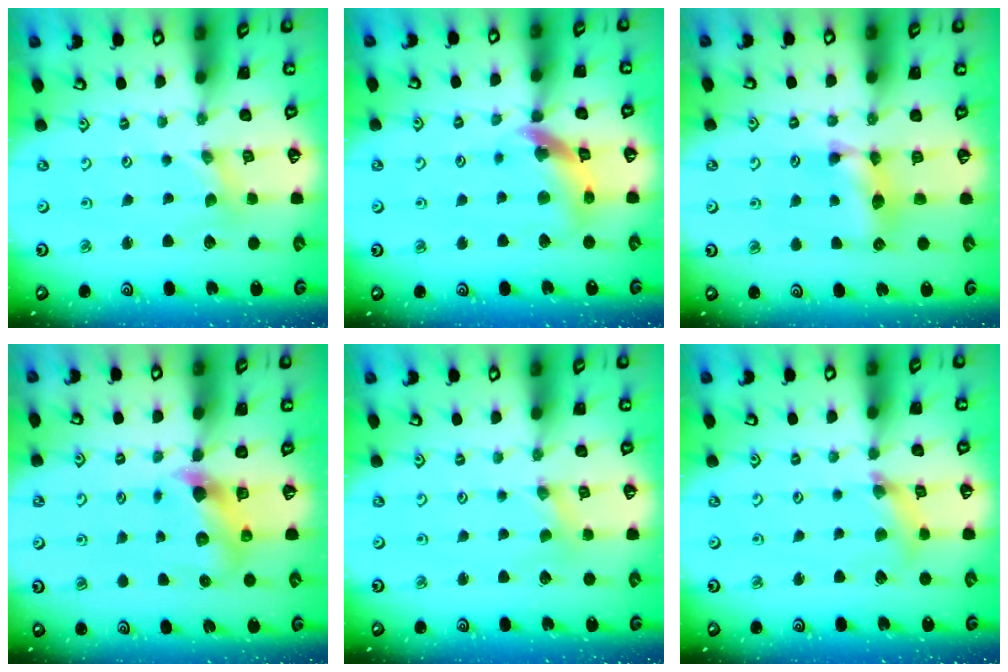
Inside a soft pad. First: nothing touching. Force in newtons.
{"total": 13.1, "press": 13.0, "slide": 1.7}
{"total": 9.8, "press": 9.8, "slide": 0.3}
{"total": 5.8, "press": 5.8, "slide": 0.2}
{"total": 0.8, "press": 0.8, "slide": 0.1}
{"total": 6.4, "press": 6.4, "slide": 0.6}